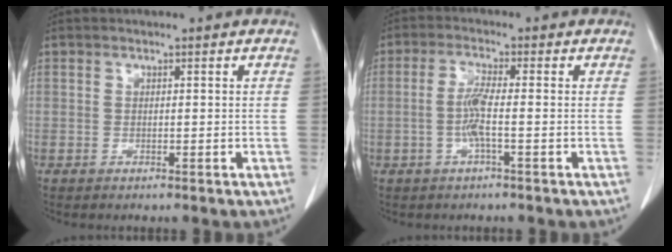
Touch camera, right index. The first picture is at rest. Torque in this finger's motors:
{"motor_torque": [0.64, -0.19, 0.40, 0.09]}